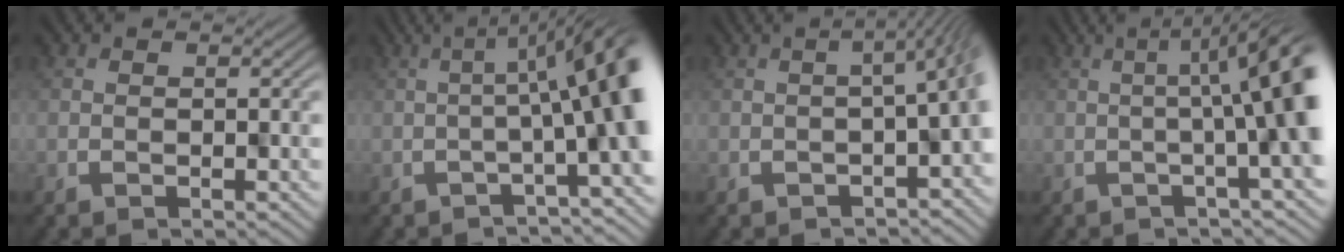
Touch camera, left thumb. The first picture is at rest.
{"total": 10.3, "force": [-0.2, 1.7, 10.1], "torque": [-0.122, 0.016, -0.001]}
{"total": 6.4, "force": [-1.4, 1.4, 6.1], "torque": [-0.075, -0.011, -0.015]}
{"total": 9.1, "force": [1.0, 1.0, 9.0], "torque": [-0.106, 0.020, 0.014]}